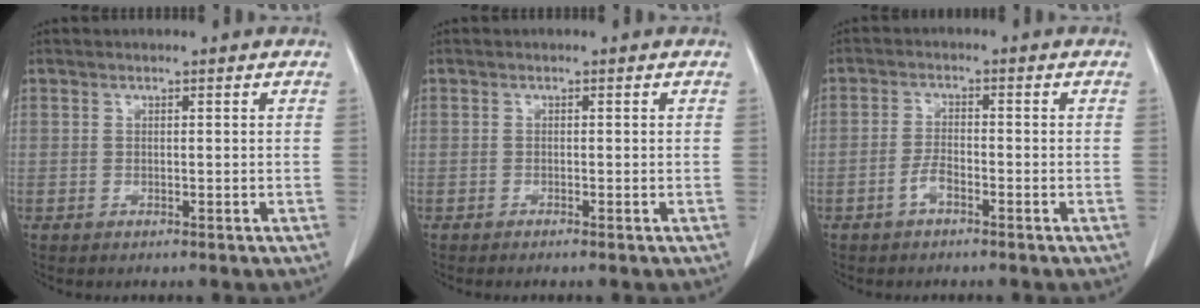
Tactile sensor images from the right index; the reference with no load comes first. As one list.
[{"total": 0.7, "force": [-0.6, -0.2, 0.4], "torque": [-0.008, 0.001, -0.011]}, {"total": 2.6, "force": [-1.6, 0.8, 1.9], "torque": [-0.034, 0.005, -0.033]}]